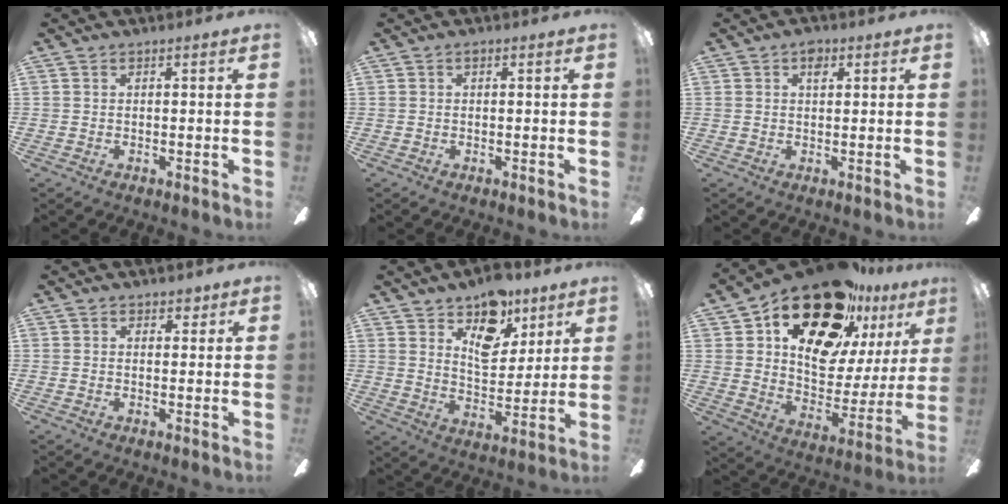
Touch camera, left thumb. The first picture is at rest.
{"total": 0.5, "force": [0.3, 0.3, 0.4], "torque": [-0.008, 0.004, 0.004]}
{"total": 2.9, "force": [1.5, 1.6, 1.9], "torque": [-0.024, -0.001, 0.022]}
{"total": 2.4, "force": [1.7, 1.5, 0.6], "torque": [0.002, -0.002, 0.029]}
{"total": 13.0, "force": [8.3, 7.7, 6.2], "torque": [-0.086, -0.047, 0.152]}
{"total": 24.1, "force": [17.9, 11.0, 11.7], "torque": [-0.176, -0.121, 0.315]}